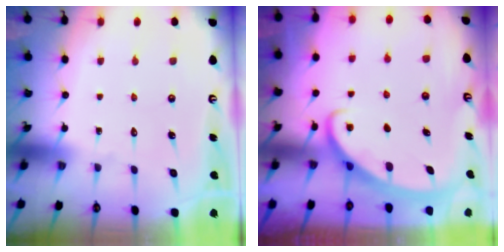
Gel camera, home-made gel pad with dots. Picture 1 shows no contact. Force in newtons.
{"total": 3.0, "press": 3.0, "slide": 0.3}